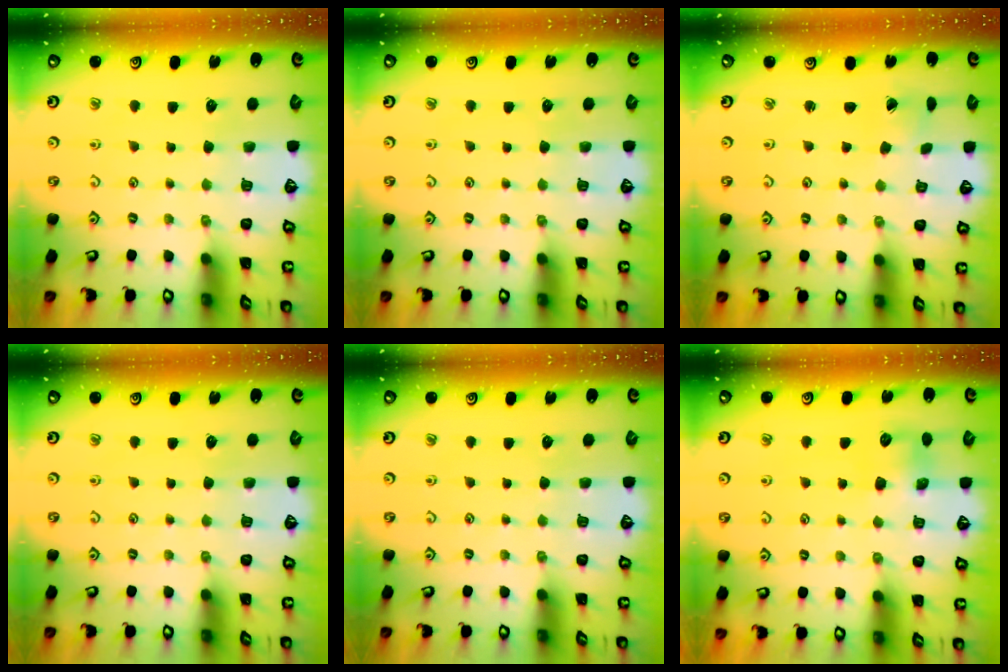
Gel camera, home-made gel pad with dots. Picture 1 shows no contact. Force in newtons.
{"total": 0.0}
{"total": 1.2, "press": 1.2, "slide": 0.1}
{"total": 0.0}
{"total": 0.0}
{"total": 6.5, "press": 6.5, "slide": 0.5}